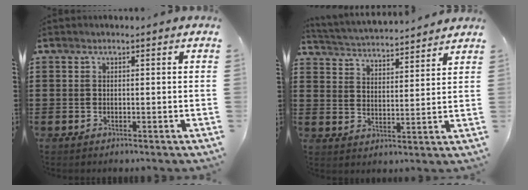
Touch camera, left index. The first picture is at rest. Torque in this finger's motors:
{"motor_torque": [1.03, -1.10, 0.43, 0.13]}